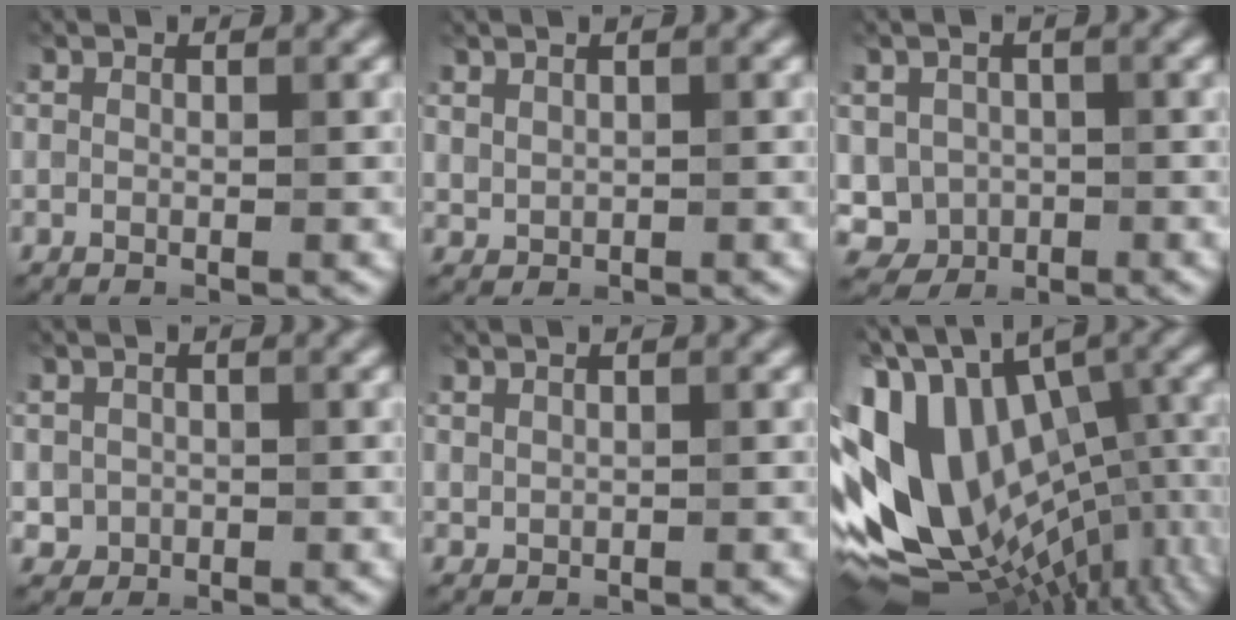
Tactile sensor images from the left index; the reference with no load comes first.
{"total": 1.0, "force": [0.7, 0.6, 0.3], "torque": [-0.006, -0.001, 0.020]}
{"total": 3.1, "force": [-0.3, 2.9, 1.1], "torque": [-0.015, -0.007, -0.001]}
{"total": 1.4, "force": [-0.1, 1.4, 0.1], "torque": [0.006, -0.004, -0.002]}
{"total": 0.6, "force": [0.5, 0.3, 0.1], "torque": [-0.003, -0.001, 0.015]}
{"total": 18.3, "force": [-1.6, 10.7, 14.8], "torque": [-0.251, -0.020, 0.010]}